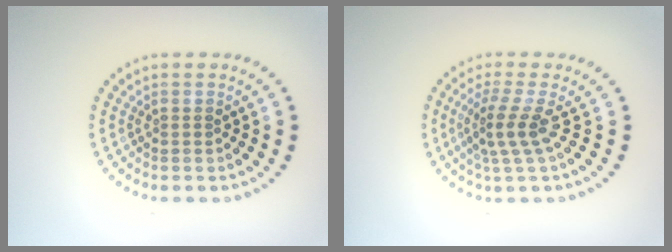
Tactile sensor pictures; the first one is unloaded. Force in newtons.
{"total": 2.7, "press": 1.9, "slide": 2.0}